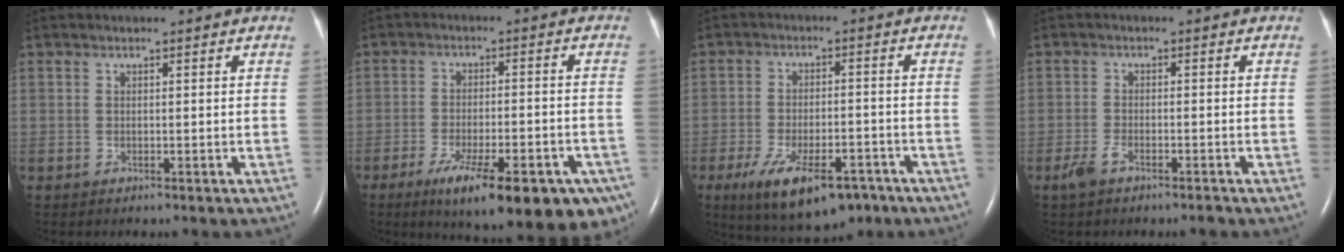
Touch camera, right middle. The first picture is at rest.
{"total": 18.3, "force": [-11.3, 5.2, 13.4], "torque": [-0.138, -0.013, -0.158]}
{"total": 12.8, "force": [-7.8, 5.3, 8.6], "torque": [-0.149, -0.009, -0.117]}
{"total": 2.9, "force": [-2.1, 0.7, 1.8], "torque": [-0.045, -0.004, -0.040]}